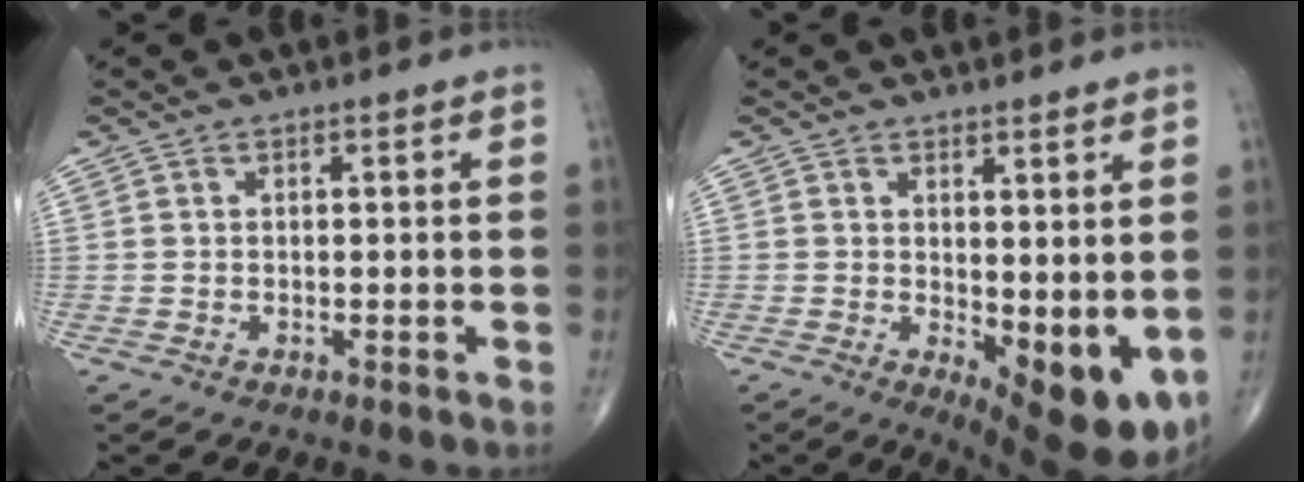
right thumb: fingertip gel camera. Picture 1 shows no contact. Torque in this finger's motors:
{"motor_torque": [-0.15, 1.00, 0.17, -0.10, 0.07]}